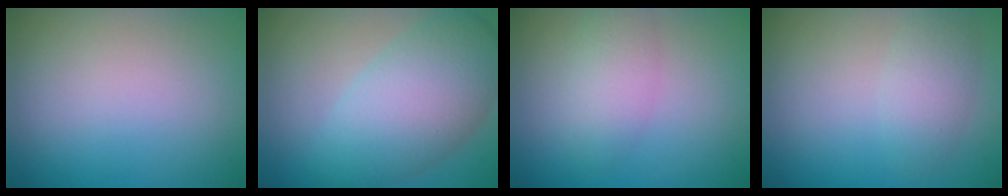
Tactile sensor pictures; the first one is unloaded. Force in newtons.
{"total": 7.2, "press": 7.2, "slide": 0.2}
{"total": 2.7, "press": 2.7, "slide": 0.2}
{"total": 2.4, "press": 2.4, "slide": 0.1}